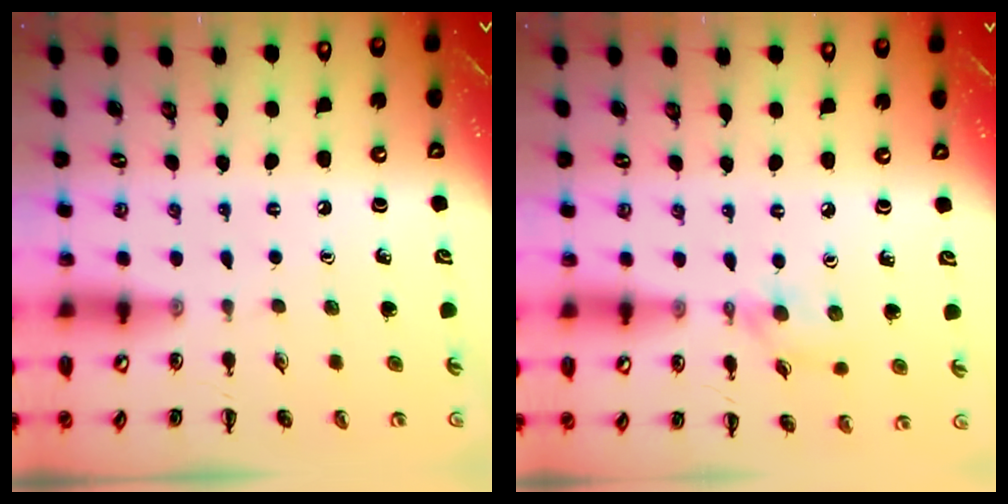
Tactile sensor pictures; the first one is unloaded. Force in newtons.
{"total": 3.8, "press": 3.7, "slide": 1.1}